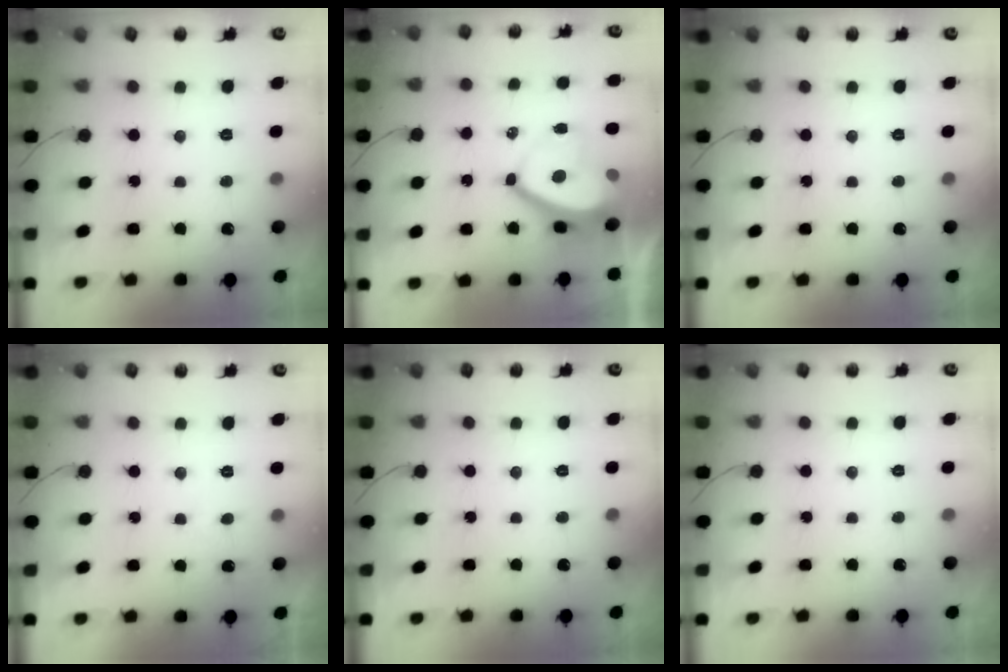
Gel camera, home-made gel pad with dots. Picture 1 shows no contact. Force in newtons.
{"total": 9.0, "press": 8.9, "slide": 1.0}
{"total": 0.0}
{"total": 0.5, "press": 0.2, "slide": 0.5}
{"total": 0.0}
{"total": 0.0}